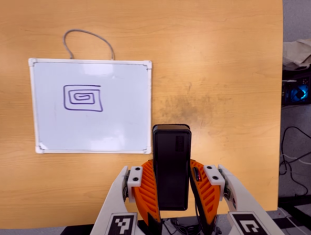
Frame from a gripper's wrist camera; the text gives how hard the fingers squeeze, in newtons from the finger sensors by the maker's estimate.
{"total": 5.8, "left": 4.2, "right": 7.4}